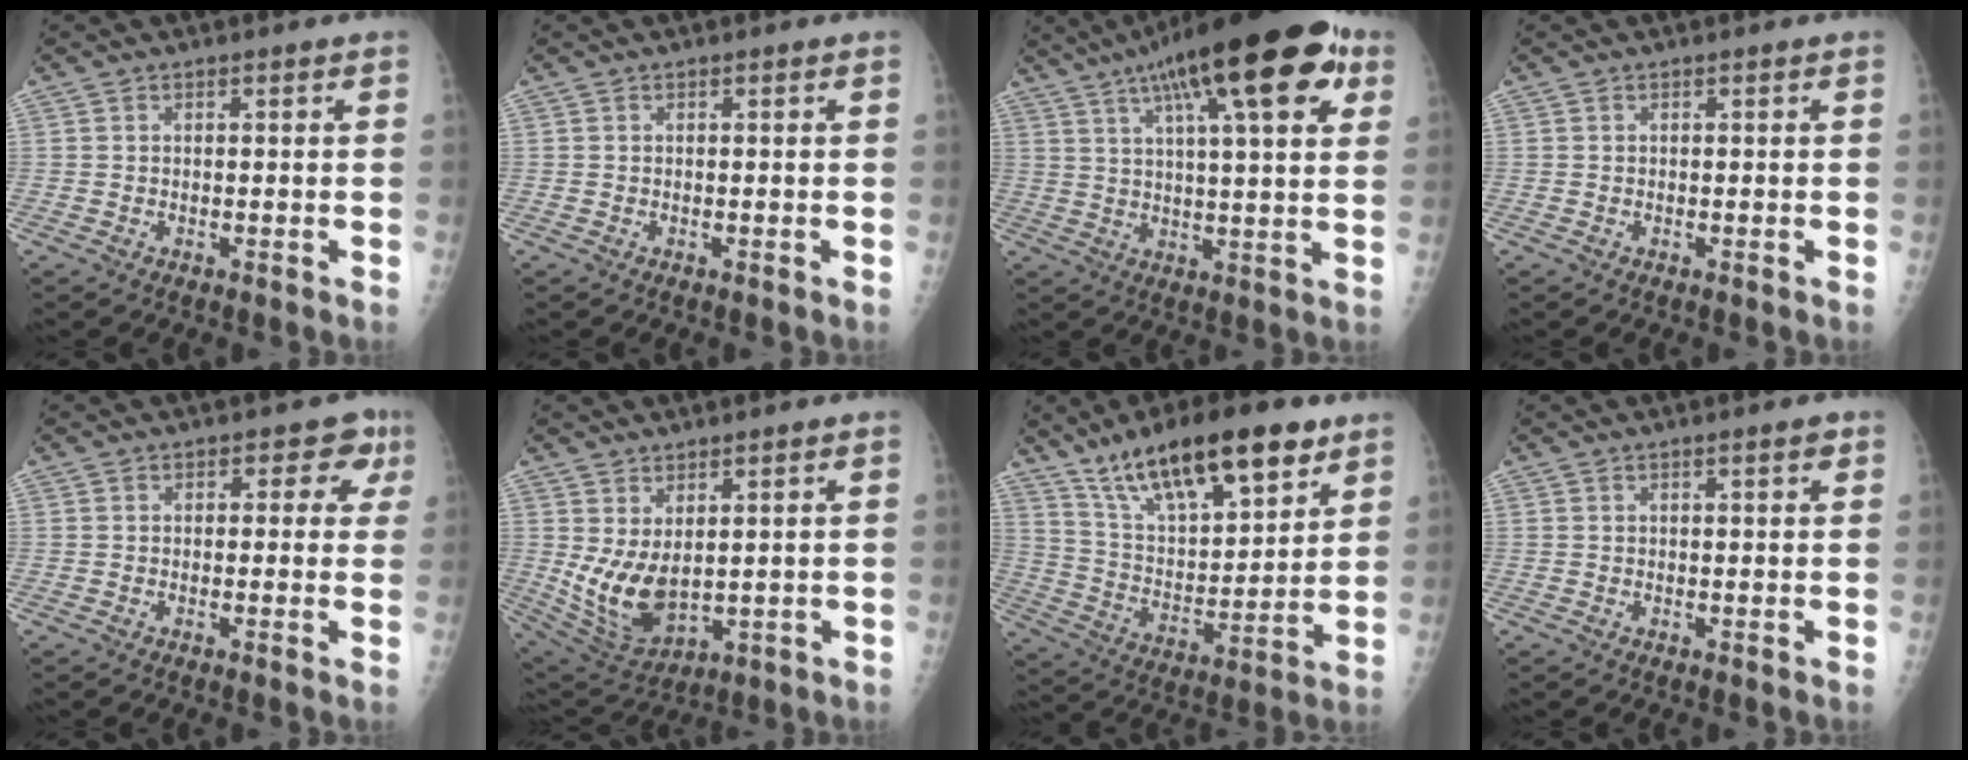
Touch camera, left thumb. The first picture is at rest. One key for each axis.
{"total": 0.0}
{"total": 23.6, "fx": 11.6, "fy": 6.5, "fz": 19.5, "tx": -0.286, "ty": 0.002, "tz": 0.171}
{"total": 0.0}
{"total": 4.4, "fx": 1.8, "fy": 3.1, "fz": 2.6, "tx": 0.012, "ty": 0.000, "tz": 0.009}
{"total": 10.1, "fx": 1.5, "fy": 5.6, "fz": 8.2, "tx": -0.144, "ty": -0.027, "tz": 0.053}
{"total": 22.0, "fx": 14.1, "fy": 7.7, "fz": 15.1, "tx": -0.219, "ty": -0.047, "tz": 0.248}
{"total": 1.7, "fx": 1.0, "fy": 0.3, "fz": 1.4, "tx": -0.019, "ty": -0.002, "tz": 0.013}